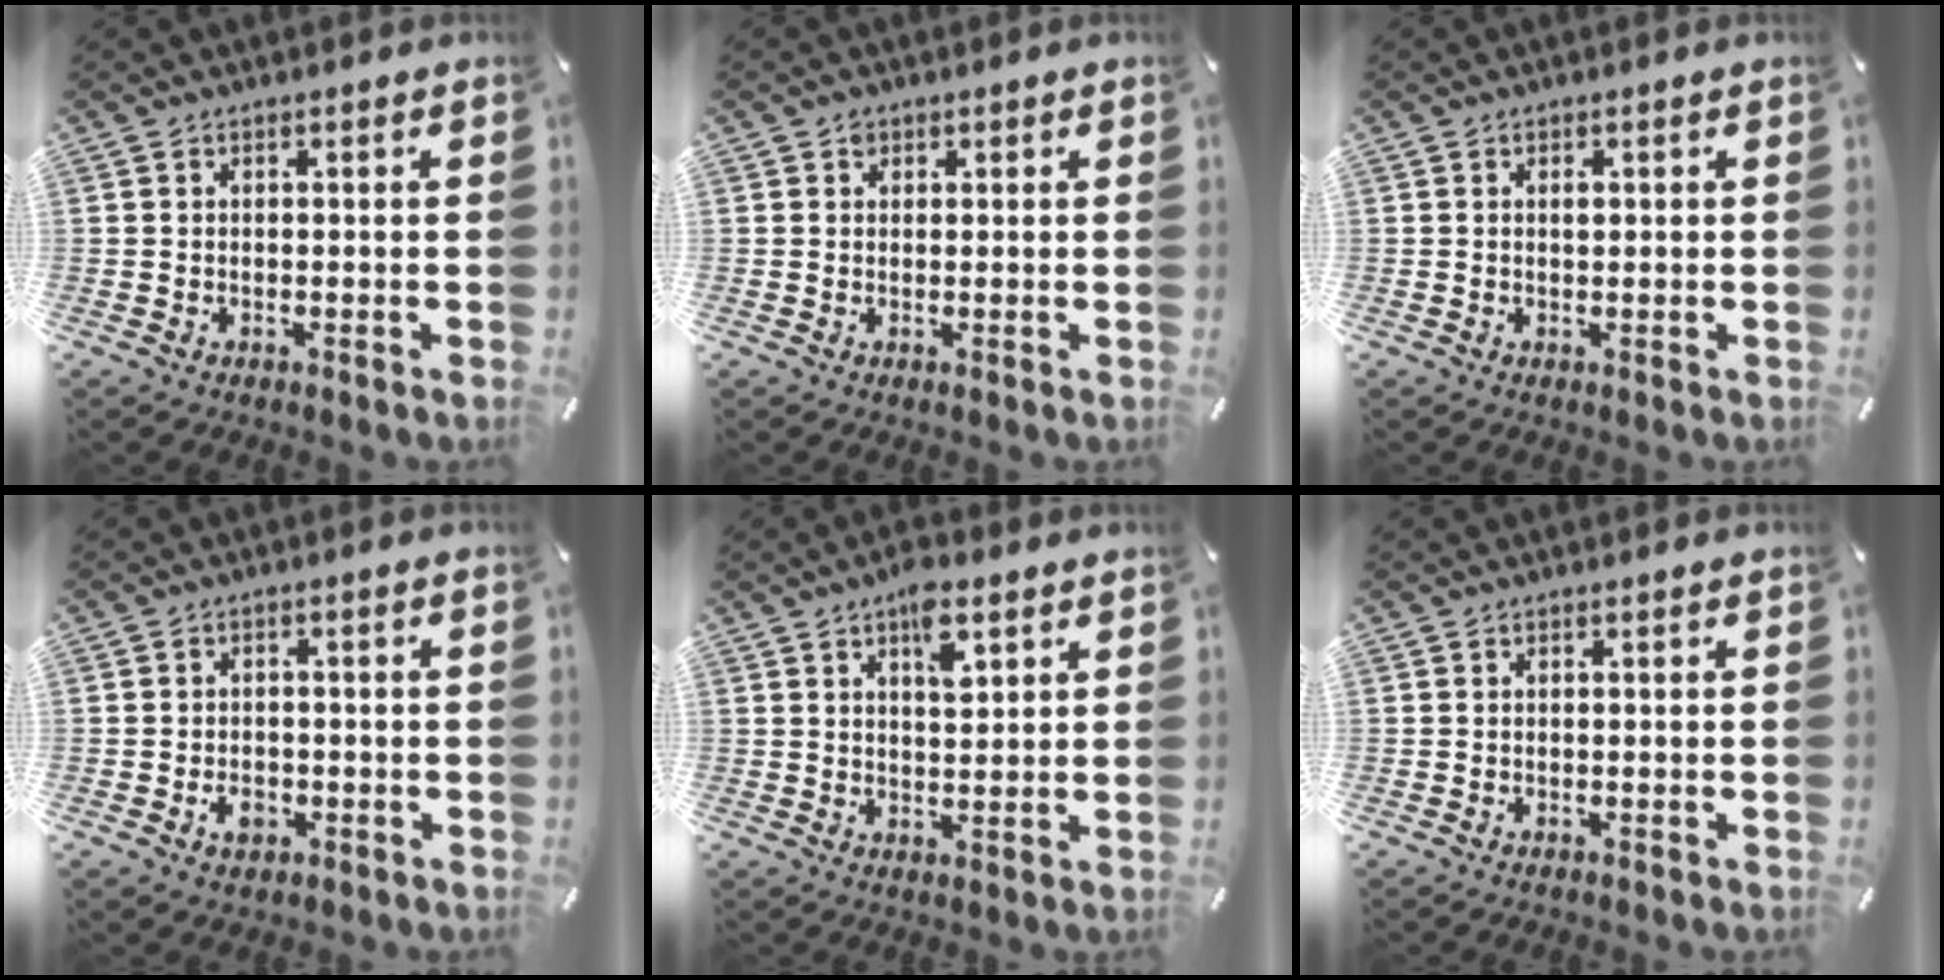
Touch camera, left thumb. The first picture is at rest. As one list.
[{"total": 1.1, "force": [0.4, 1.0, 0.1], "torque": [0.005, 0.001, 0.005]}, {"total": 0.9, "force": [0.3, 0.5, 0.7], "torque": [-0.007, -0.002, 0.003]}, {"total": 4.0, "force": [-1.5, 2.9, 2.3], "torque": [-0.046, 0.006, -0.027]}, {"total": 6.9, "force": [3.7, 3.3, 4.9], "torque": [-0.064, -0.012, 0.057]}, {"total": 0.0}]